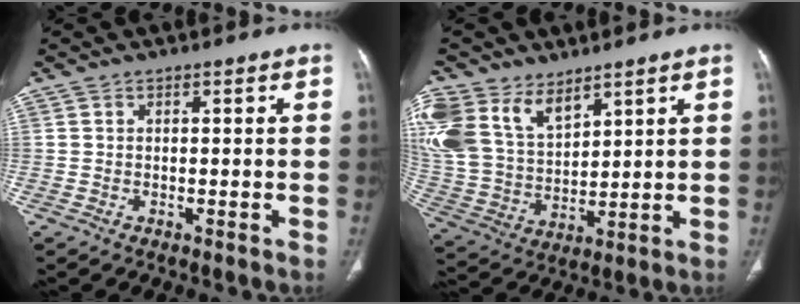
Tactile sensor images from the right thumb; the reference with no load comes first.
{"total": 19.0, "force": [10.6, 12.0, 10.2], "torque": [-0.231, -0.011, 0.225]}